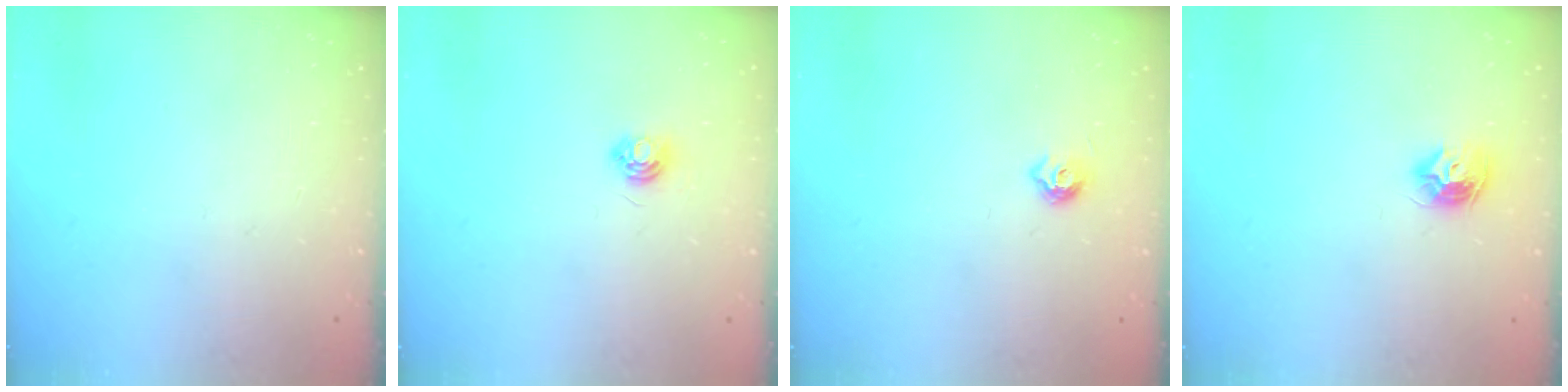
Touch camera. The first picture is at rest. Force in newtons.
{"total": 4.7, "press": 4.7, "slide": 0.5}
{"total": 6.1, "press": 6.0, "slide": 0.9}
{"total": 8.8, "press": 8.8, "slide": 0.2}